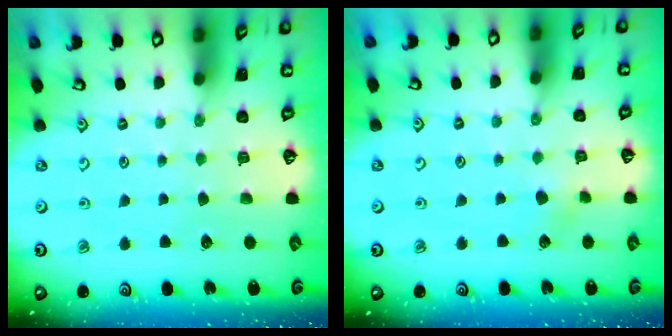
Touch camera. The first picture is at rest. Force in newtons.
{"total": 2.8, "press": 2.8, "slide": 0.6}